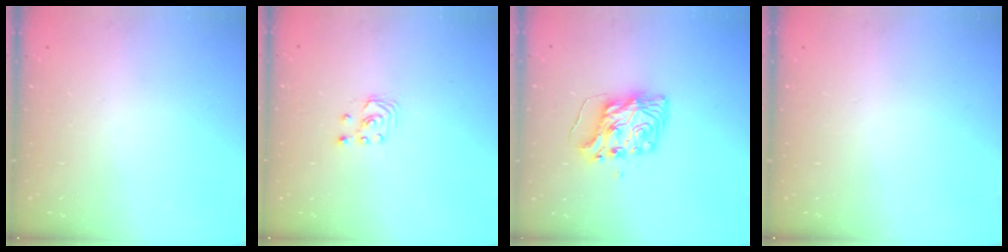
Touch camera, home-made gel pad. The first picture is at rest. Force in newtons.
{"total": 1.8, "press": 1.8, "slide": 0.2}
{"total": 9.2, "press": 9.1, "slide": 1.3}
{"total": 0.0}